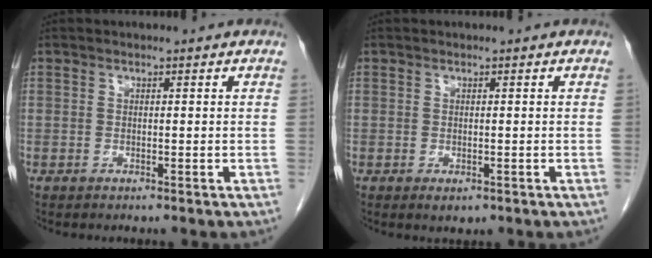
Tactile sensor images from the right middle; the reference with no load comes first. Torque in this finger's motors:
{"motor_torque": [0.52, -0.28, 0.04, 0.03]}